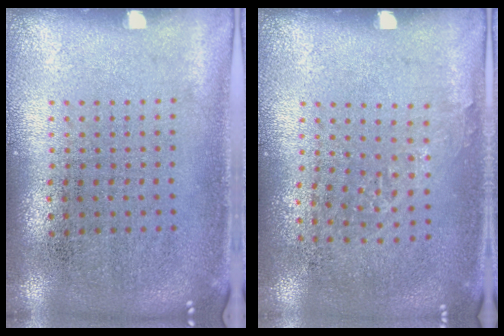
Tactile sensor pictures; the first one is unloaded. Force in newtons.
{"total": 0.8, "press": 0.6, "slide": 0.6}